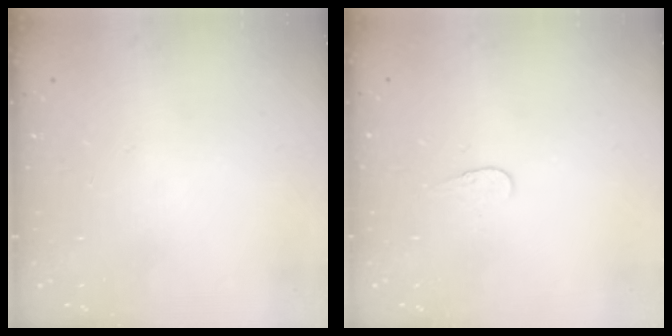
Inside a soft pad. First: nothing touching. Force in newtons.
{"total": 3.8, "press": 3.8, "slide": 0.3}